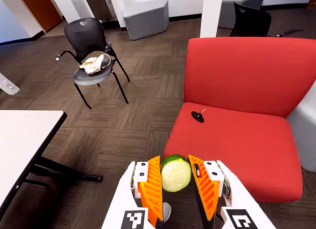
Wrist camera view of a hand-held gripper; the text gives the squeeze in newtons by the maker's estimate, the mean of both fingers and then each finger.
{"total": 9.9, "left": 10.7, "right": 9.1}